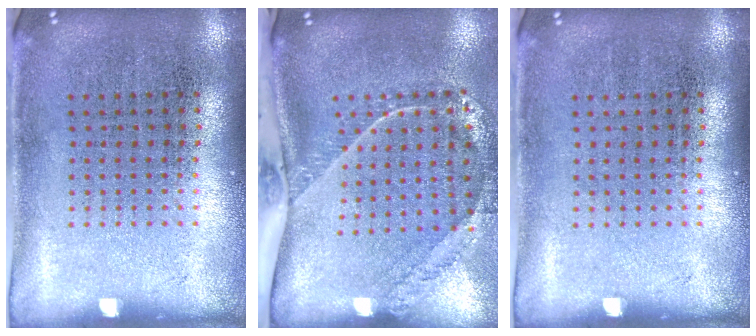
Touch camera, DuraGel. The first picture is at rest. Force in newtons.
{"total": 2.5, "press": 1.7, "slide": 1.8}
{"total": 0.0}